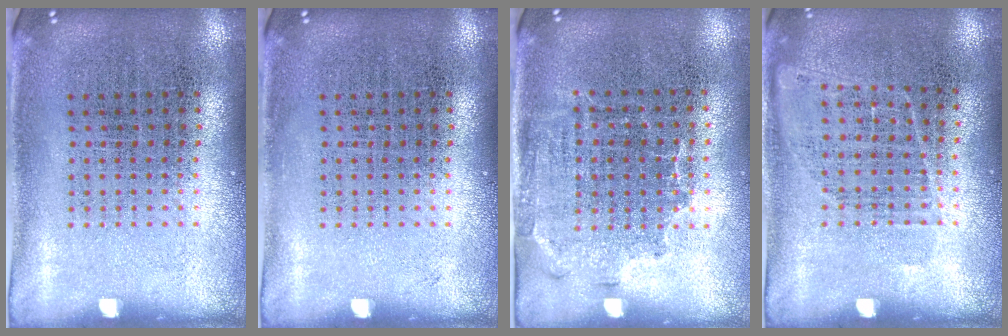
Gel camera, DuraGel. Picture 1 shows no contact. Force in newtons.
{"total": 0.0}
{"total": 1.5, "press": 1.1, "slide": 0.9}
{"total": 0.9, "press": 0.7, "slide": 0.4}